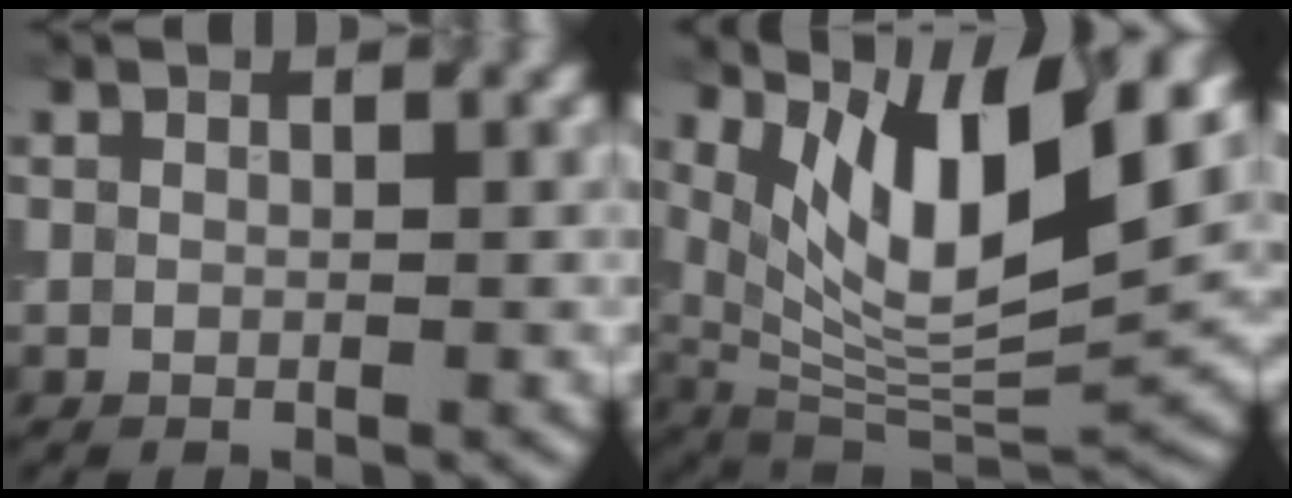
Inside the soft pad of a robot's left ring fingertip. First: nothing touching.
{"total": 12.6, "force": [5.4, 4.5, 10.5], "torque": [-0.174, -0.002, 0.098]}